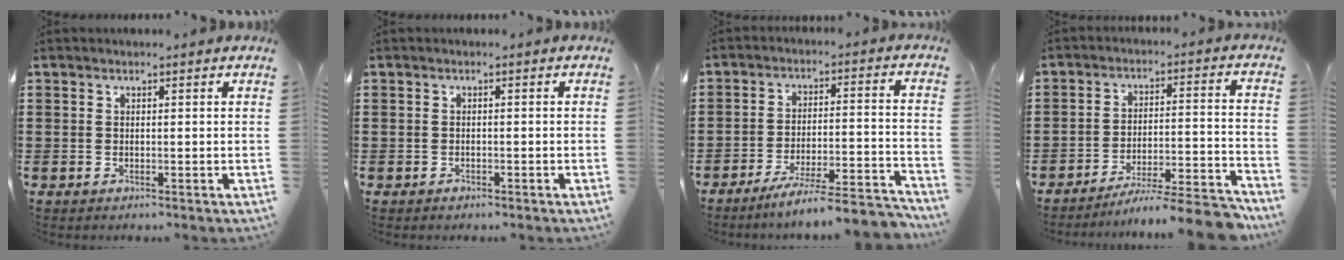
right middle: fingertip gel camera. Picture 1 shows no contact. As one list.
[{"total": 0.5, "force": [-0.4, 0.2, 0.2], "torque": [-0.004, -0.001, -0.009]}, {"total": 7.1, "force": [-6.4, -0.3, 3.2], "torque": [-0.049, -0.009, -0.120]}, {"total": 8.2, "force": [-7.3, 0.4, 3.5], "torque": [-0.043, 0.010, -0.138]}]